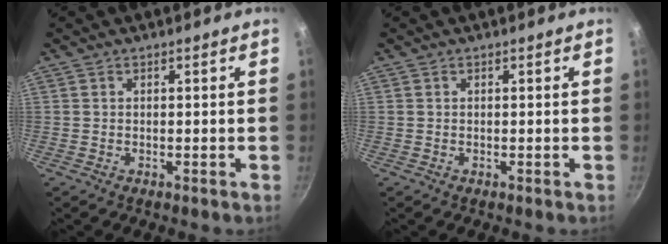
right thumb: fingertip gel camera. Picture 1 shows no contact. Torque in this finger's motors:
{"motor_torque": [0.00, 0.00, 0.00, 0.00, 0.00]}